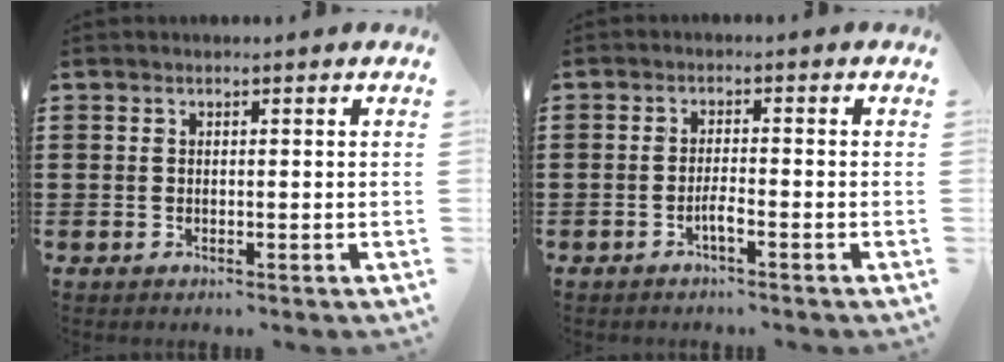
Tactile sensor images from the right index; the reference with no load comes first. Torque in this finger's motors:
{"motor_torque": [1.08, 1.06, 0.14, 0.02]}